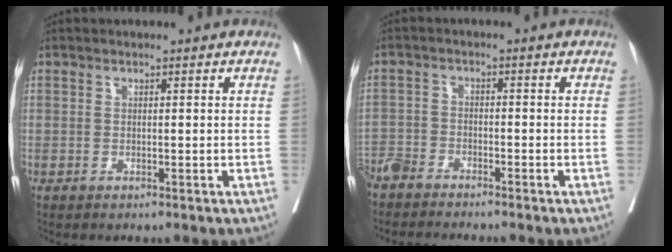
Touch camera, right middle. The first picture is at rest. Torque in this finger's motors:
{"motor_torque": [-0.39, -0.60, 0.05, 0.04]}